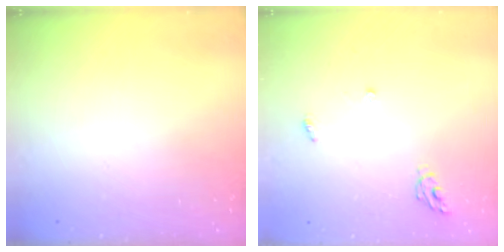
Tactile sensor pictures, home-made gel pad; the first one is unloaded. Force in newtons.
{"total": 4.9, "press": 4.9, "slide": 0.4}